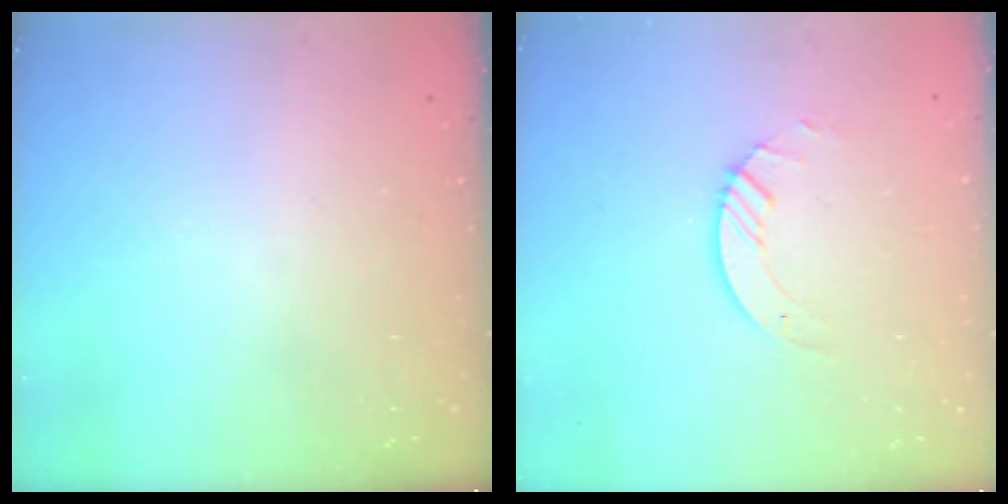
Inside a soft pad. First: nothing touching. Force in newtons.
{"total": 3.8, "press": 3.8, "slide": 0.4}